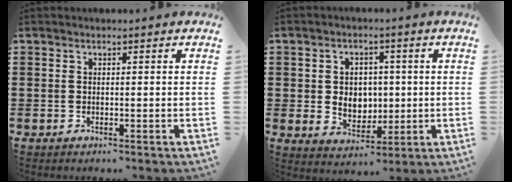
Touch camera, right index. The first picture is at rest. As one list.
[{"total": 4.9, "force": [0.3, 4.3, 2.3], "torque": [-0.035, 0.003, 0.000]}]